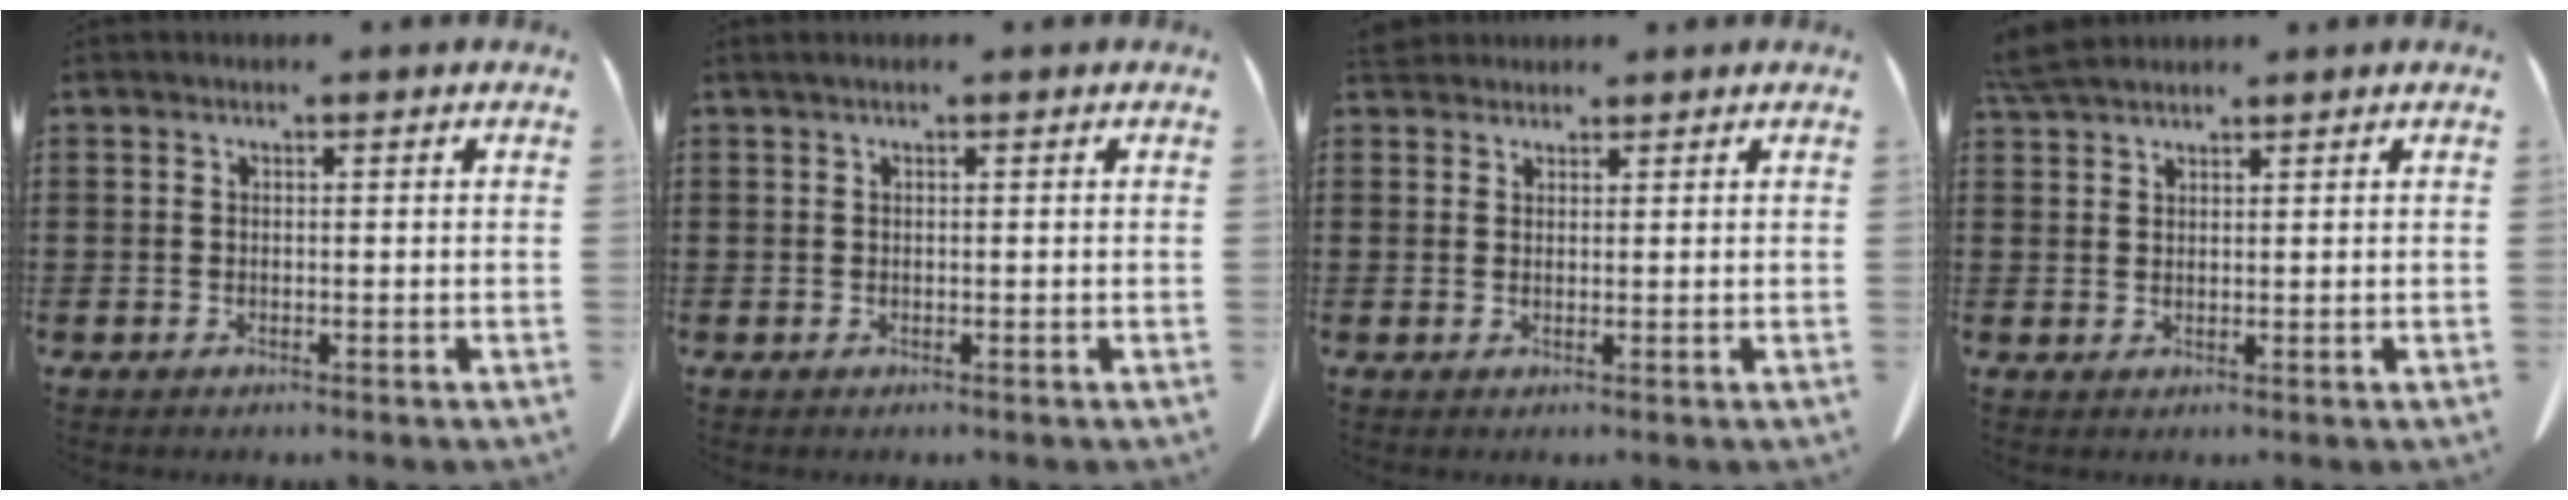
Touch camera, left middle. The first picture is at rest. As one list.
[{"total": 0.5, "force": [0.3, 0.0, 0.5], "torque": [-0.009, 0.000, 0.005]}, {"total": 2.4, "force": [2.1, 0.9, 0.5], "torque": [-0.017, 0.002, 0.042]}, {"total": 3.8, "force": [3.4, 0.7, 1.7], "torque": [-0.043, -0.003, 0.066]}]